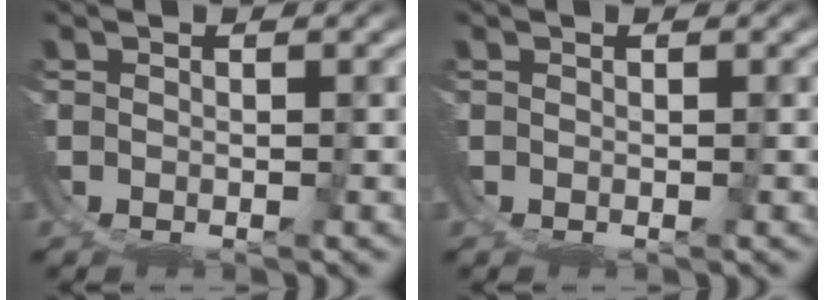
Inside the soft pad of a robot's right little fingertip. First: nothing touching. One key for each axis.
{"total": 0.0}